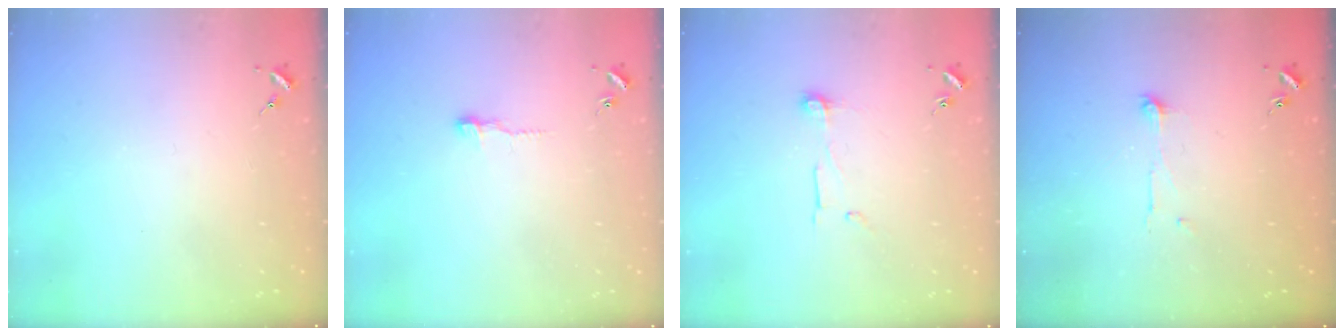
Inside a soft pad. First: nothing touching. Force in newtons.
{"total": 4.0, "press": 4.0, "slide": 0.4}
{"total": 6.9, "press": 6.9, "slide": 0.5}
{"total": 4.4, "press": 4.4, "slide": 0.3}